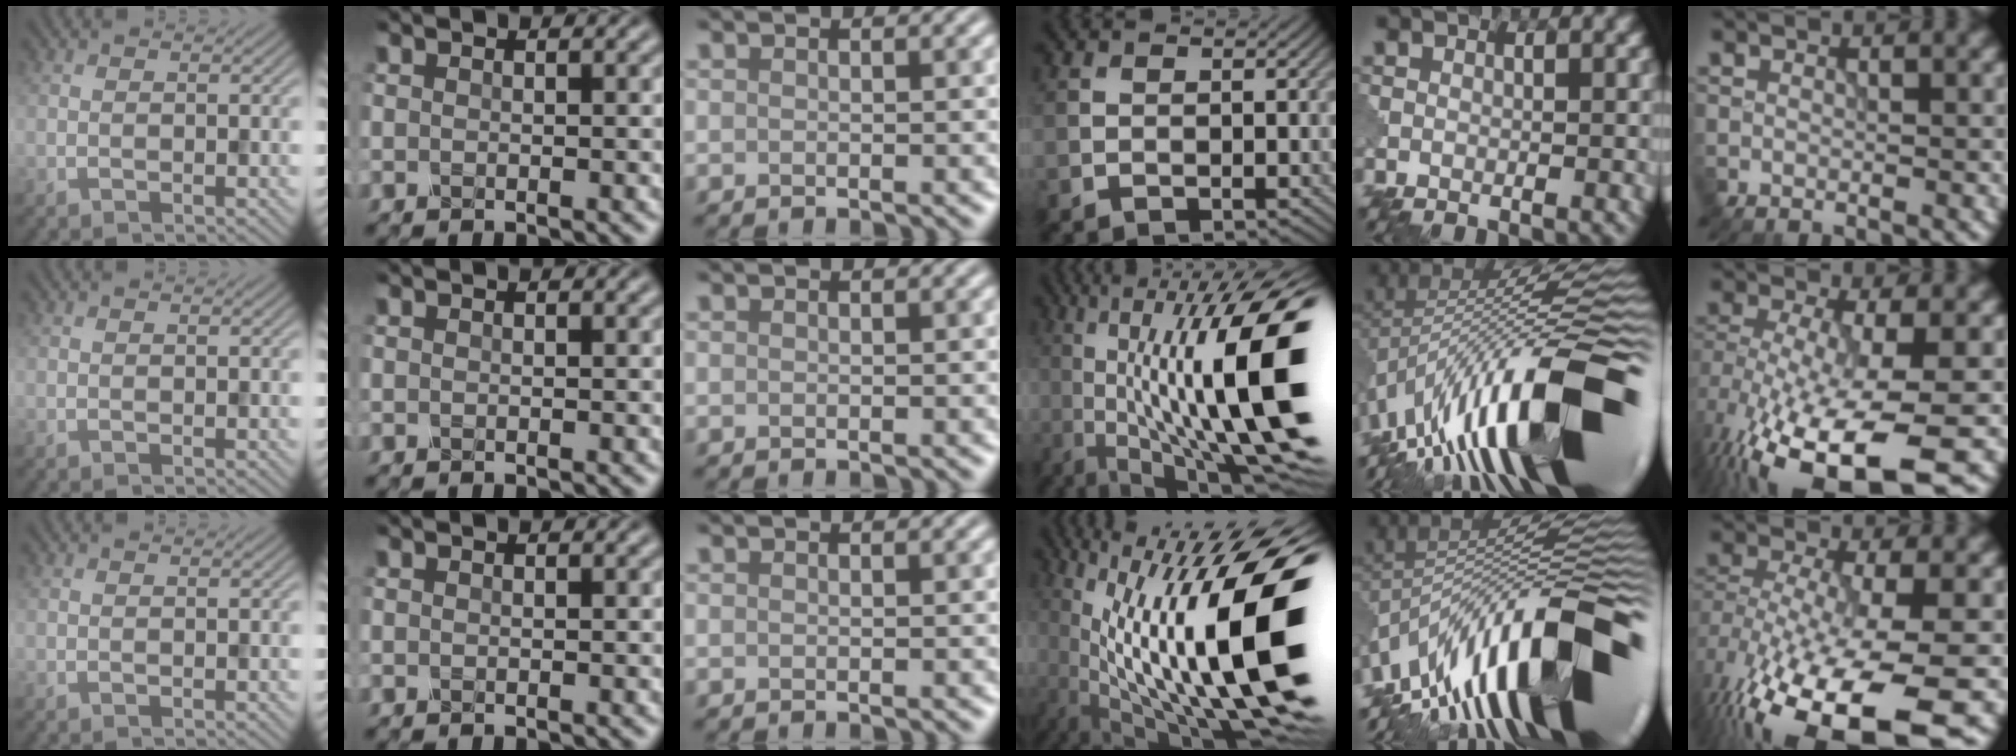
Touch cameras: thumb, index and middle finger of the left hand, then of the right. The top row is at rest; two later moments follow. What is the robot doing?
{"motion": "shake", "object": "plastic piggy bank"}